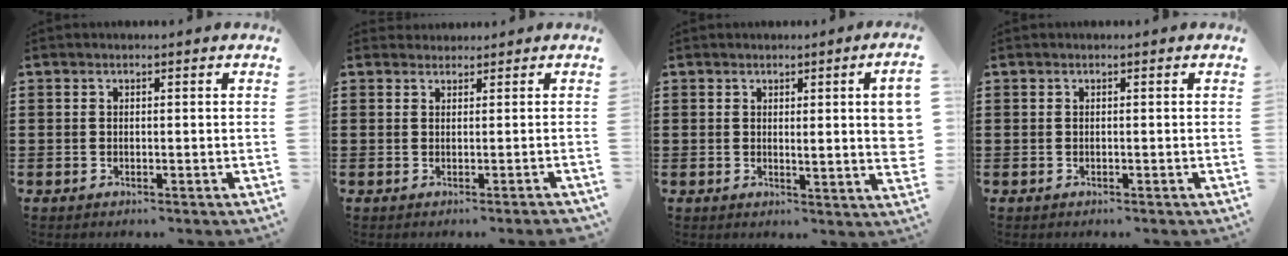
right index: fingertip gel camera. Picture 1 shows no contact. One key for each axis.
{"total": 0.5, "fx": 0.5, "fy": 0.0, "fz": -0.1, "tx": -0.003, "ty": 0.000, "tz": 0.011}
{"total": 4.6, "fx": 1.2, "fy": 0.1, "fz": 4.4, "tx": -0.065, "ty": -0.012, "tz": 0.017}
{"total": 0.0}